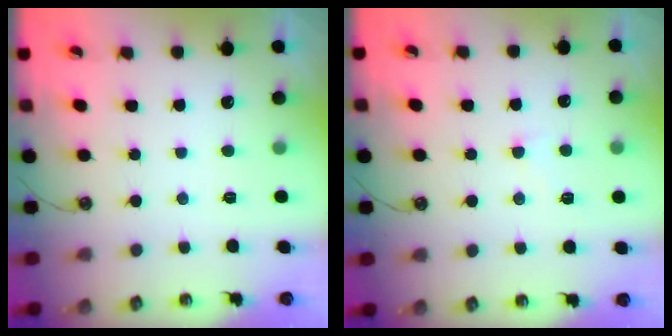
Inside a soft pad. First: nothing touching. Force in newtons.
{"total": 1.5, "press": 1.4, "slide": 0.6}